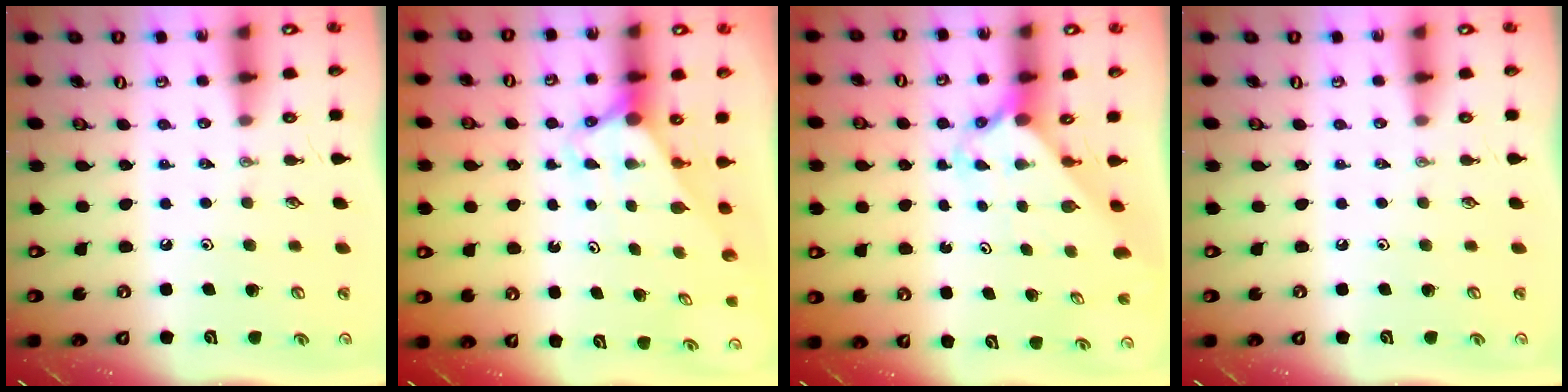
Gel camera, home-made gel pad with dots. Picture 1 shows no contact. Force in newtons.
{"total": 2.9, "press": 2.9, "slide": 0.1}
{"total": 2.3, "press": 2.3, "slide": 0.2}
{"total": 0.0}